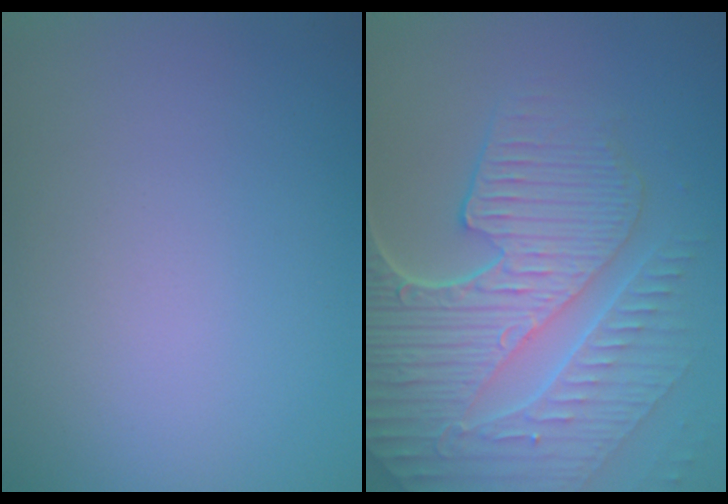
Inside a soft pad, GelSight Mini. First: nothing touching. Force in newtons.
{"total": 9.5, "press": 6.4, "slide": 7.1}